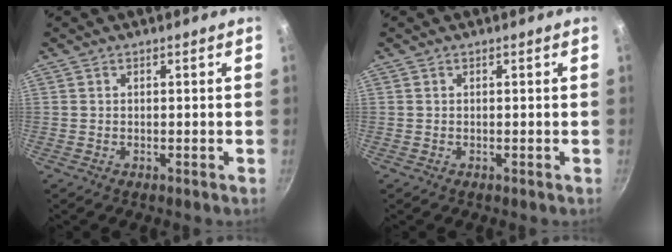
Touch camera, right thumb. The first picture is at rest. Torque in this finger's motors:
{"motor_torque": [-0.42, 0.01, -0.31, 0.18, -0.03]}